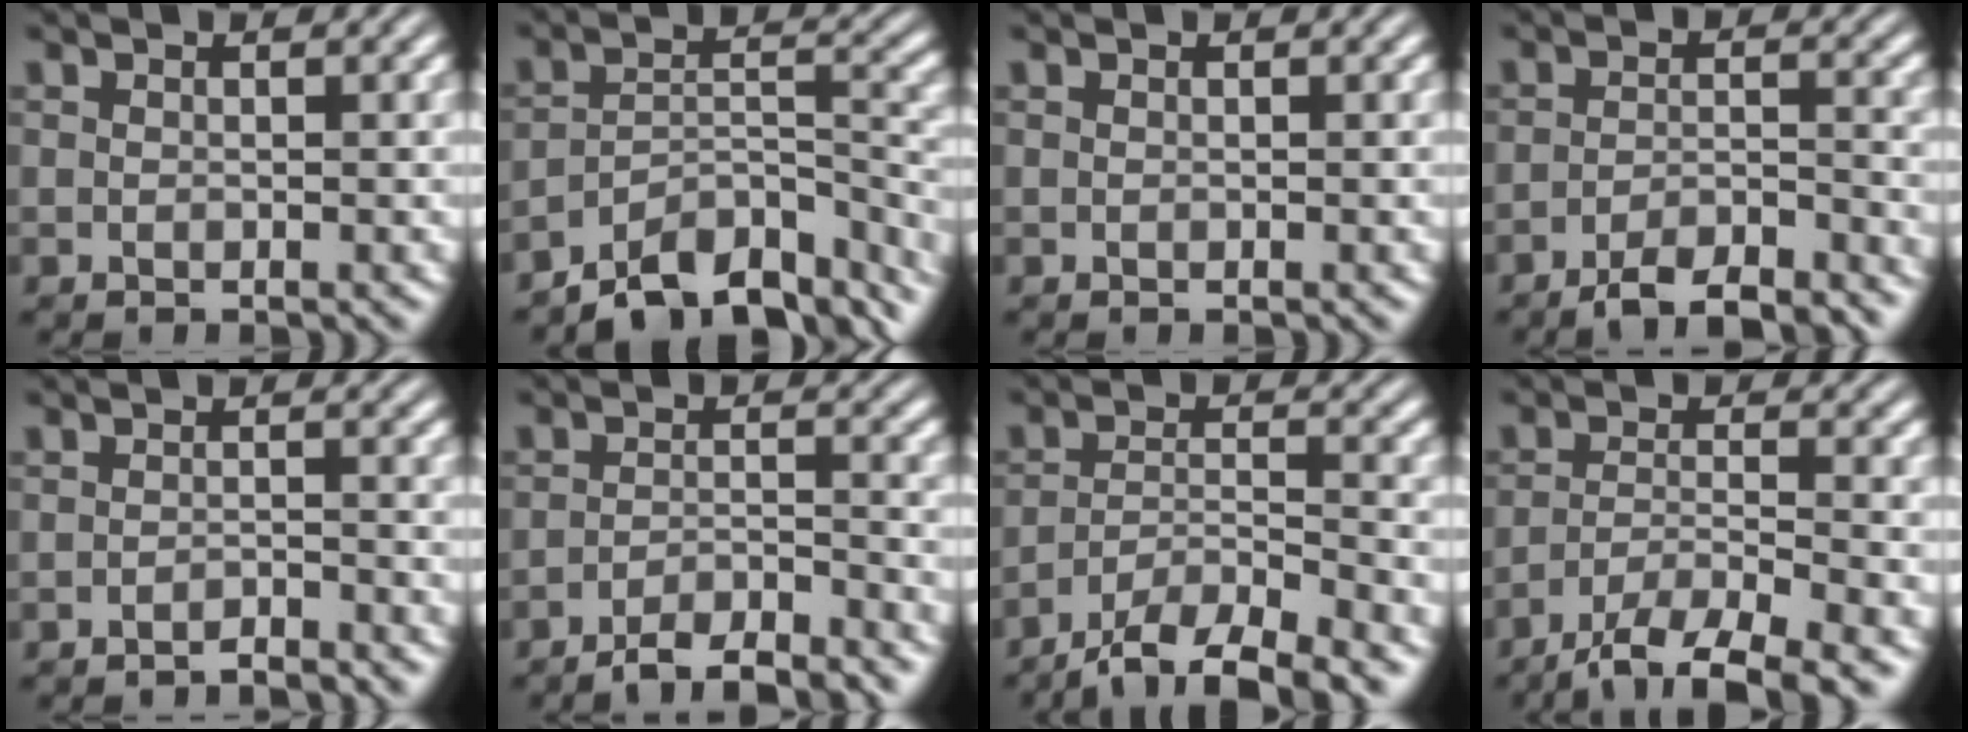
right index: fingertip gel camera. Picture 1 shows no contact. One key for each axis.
{"total": 10.3, "fx": -8.1, "fy": 3.8, "fz": 5.2, "tx": -0.070, "ty": -0.034, "tz": -0.112}
{"total": 0.0}
{"total": 5.3, "fx": -4.9, "fy": 0.2, "fz": 1.9, "tx": -0.015, "ty": -0.015, "tz": -0.076}
{"total": 2.3, "fx": -2.2, "fy": -0.7, "fz": 0.0, "tx": 0.008, "ty": -0.005, "tz": -0.037}
{"total": 4.8, "fx": -4.5, "fy": 0.0, "fz": 1.6, "tx": -0.011, "ty": -0.014, "tz": -0.071}
{"total": 6.6, "fx": -4.7, "fy": 2.5, "fz": 3.9, "tx": -0.052, "ty": -0.016, "tz": -0.073}
{"total": 6.2, "fx": -4.3, "fy": 1.7, "fz": 4.2, "tx": -0.057, "ty": -0.019, "tz": -0.058}